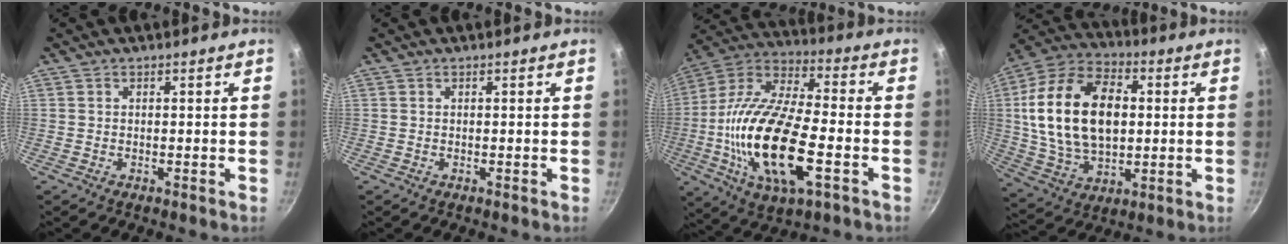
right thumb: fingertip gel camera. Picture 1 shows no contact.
{"total": 0.0}
{"total": 23.7, "force": [-5.2, 9.6, 21.0], "torque": [-0.409, 0.020, -0.108]}
{"total": 22.4, "force": [2.4, 14.2, 17.2], "torque": [-0.296, 0.010, 0.042]}